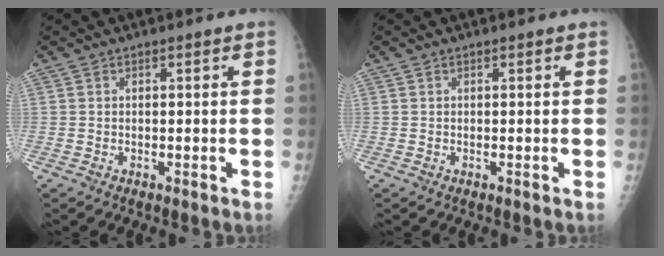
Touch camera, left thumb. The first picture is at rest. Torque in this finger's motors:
{"motor_torque": [-0.02, 0.00, -0.04, -0.04, 0.00]}